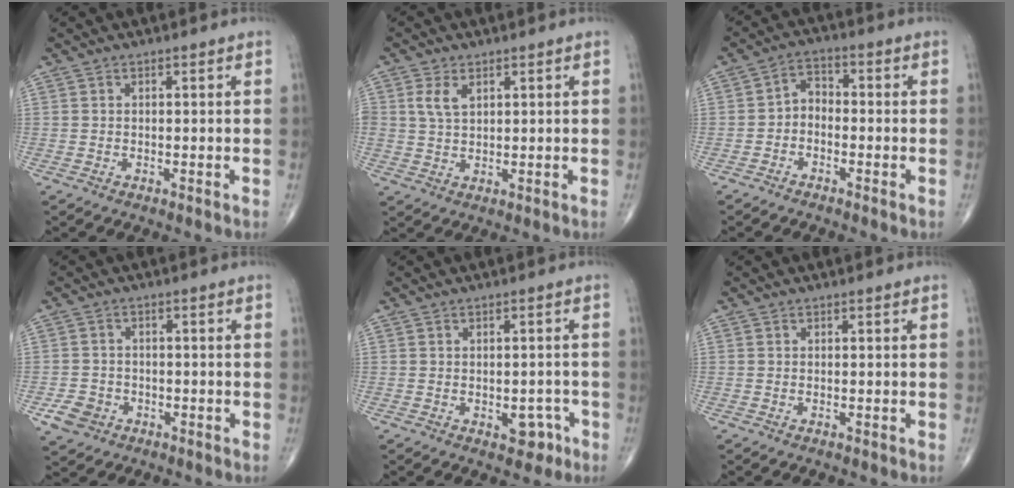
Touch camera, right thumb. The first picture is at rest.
{"total": 4.0, "force": [1.6, 2.4, 2.7], "torque": [-0.049, -0.003, 0.035]}
{"total": 3.9, "force": [-1.5, 2.7, 2.3], "torque": [-0.025, 0.028, -0.041]}
{"total": 3.8, "force": [-1.5, 3.2, 1.5], "torque": [-0.023, 0.005, -0.021]}
{"total": 3.7, "force": [-1.6, 2.3, 2.4], "torque": [-0.010, 0.013, -0.017]}
{"total": 0.0}